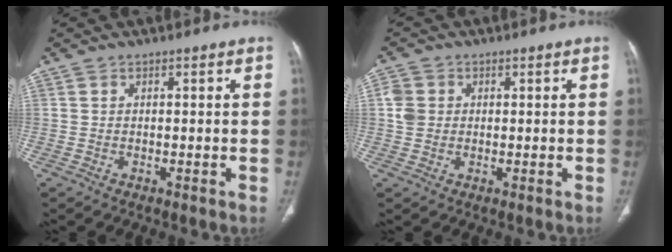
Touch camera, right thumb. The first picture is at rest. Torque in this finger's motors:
{"motor_torque": [0.33, 1.27, 0.56, 0.28, 0.02]}